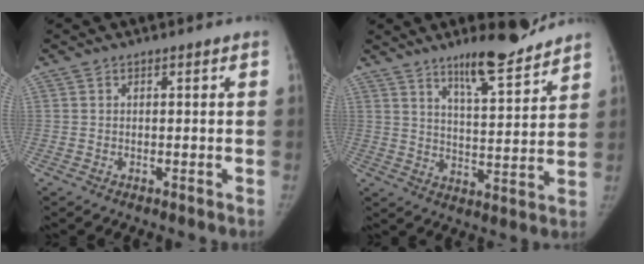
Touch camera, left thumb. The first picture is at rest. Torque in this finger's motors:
{"motor_torque": [0.75, -0.48, 0.78, -0.64, 0.02]}